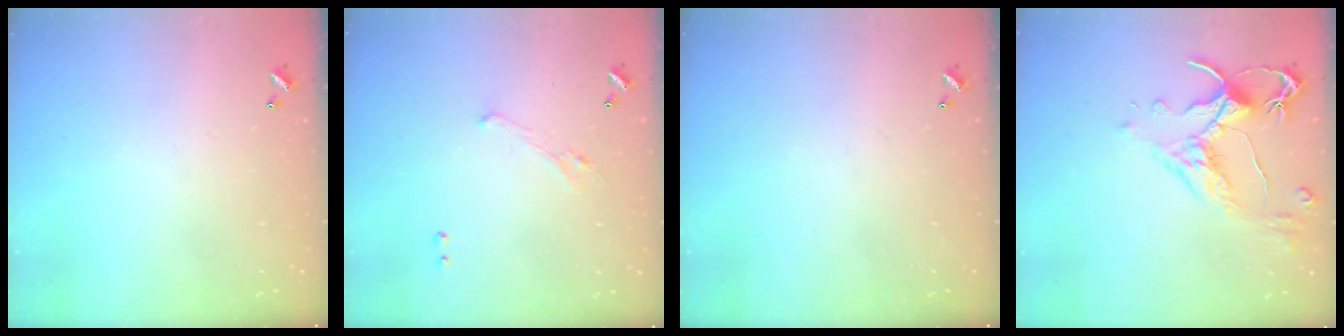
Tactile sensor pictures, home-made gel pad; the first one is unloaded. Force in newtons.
{"total": 0.8, "press": 0.3, "slide": 0.7}
{"total": 0.0}
{"total": 2.6, "press": 2.2, "slide": 1.3}